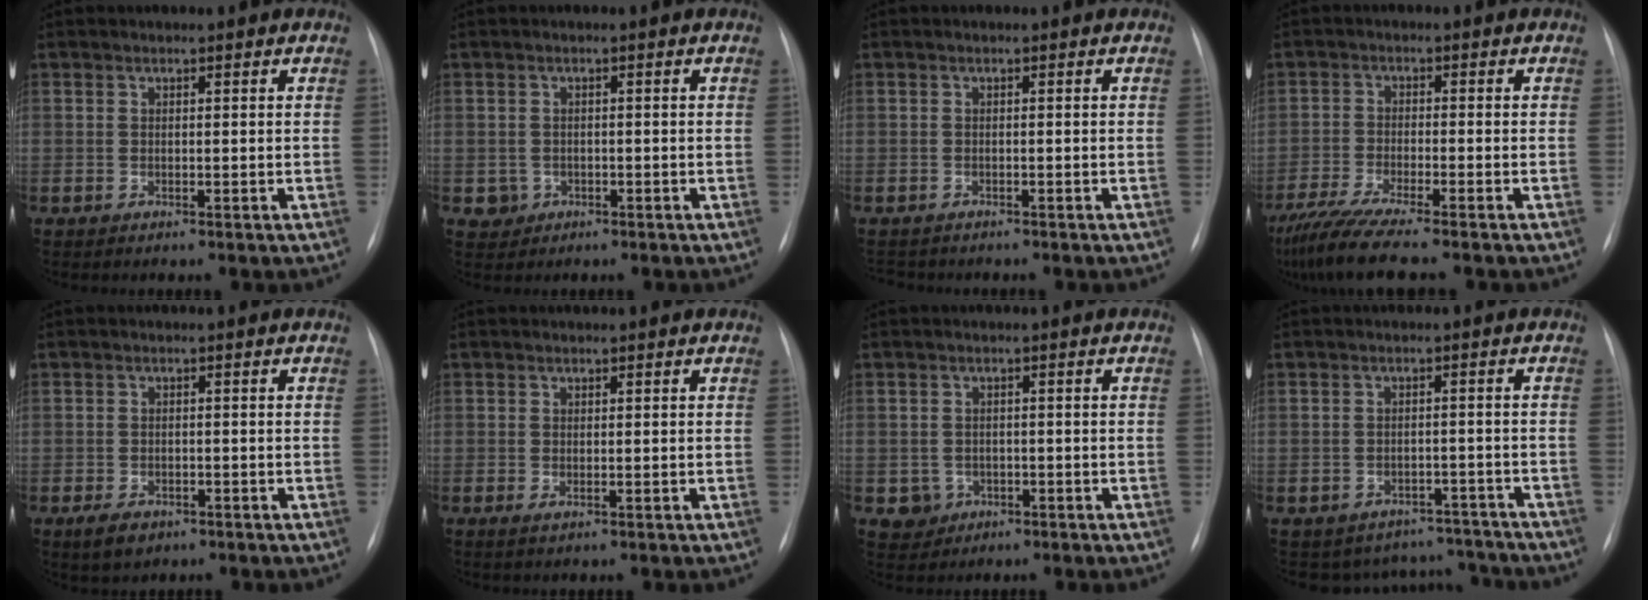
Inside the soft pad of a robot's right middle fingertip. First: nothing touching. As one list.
[{"total": 2.3, "force": [-0.8, 2.2, 0.2], "torque": [0.000, 0.006, -0.008]}, {"total": 2.8, "force": [-2.5, 1.1, 0.3], "torque": [-0.003, -0.004, -0.036]}, {"total": 9.7, "force": [-8.1, -0.3, 5.4], "torque": [-0.095, -0.031, -0.137]}, {"total": 3.1, "force": [-1.9, 1.9, 1.6], "torque": [-0.032, -0.002, -0.022]}, {"total": 0.6, "force": [-0.1, 0.2, 0.5], "torque": [-0.013, -0.004, -0.002]}, {"total": 3.2, "force": [-1.2, 2.9, 0.4], "torque": [-0.003, 0.007, -0.011]}, {"total": 8.6, "force": [-7.6, 4.0, -0.5], "torque": [0.023, 0.037, -0.085]}]